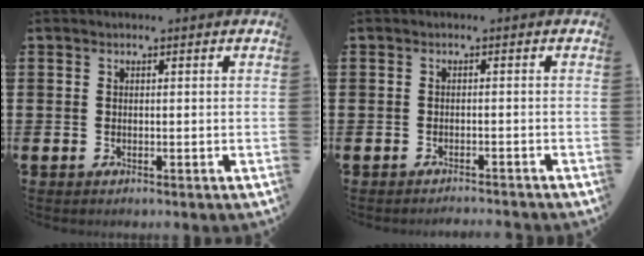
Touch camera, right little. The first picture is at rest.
{"total": 1.0, "force": [-0.9, -0.2, 0.0], "torque": [0.000, 0.001, -0.020]}